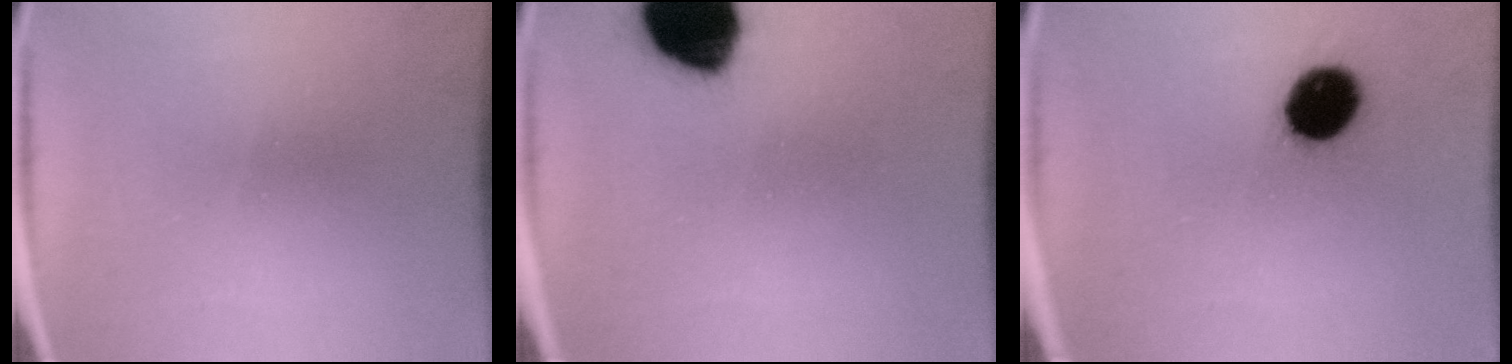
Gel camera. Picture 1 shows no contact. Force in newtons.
{"total": 18.2}
{"total": 11.9}